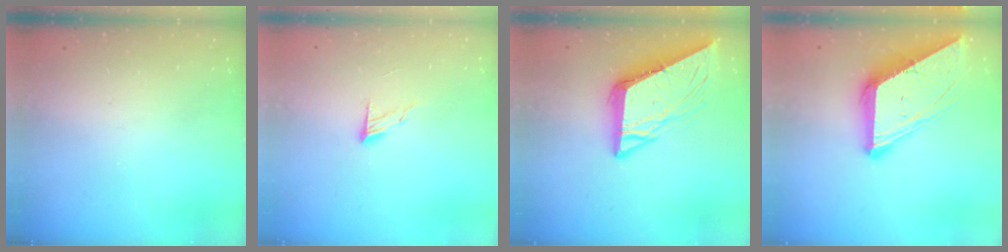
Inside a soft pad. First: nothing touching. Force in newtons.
{"total": 7.9, "press": 7.9, "slide": 0.7}
{"total": 11.0, "press": 10.9, "slide": 1.2}
{"total": 10.9, "press": 10.8, "slide": 1.0}